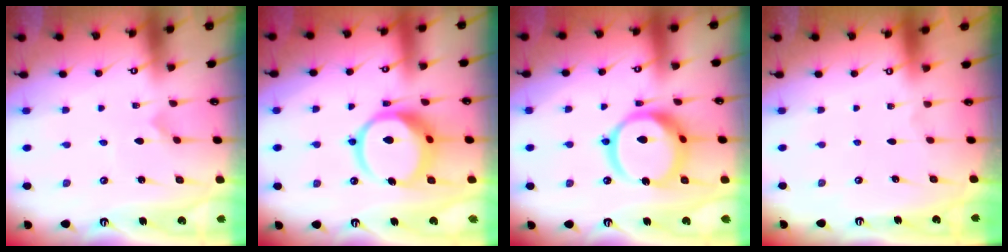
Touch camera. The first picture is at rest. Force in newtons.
{"total": 13.6, "press": 13.5, "slide": 1.6}
{"total": 18.5, "press": 18.3, "slide": 2.0}
{"total": 0.0}